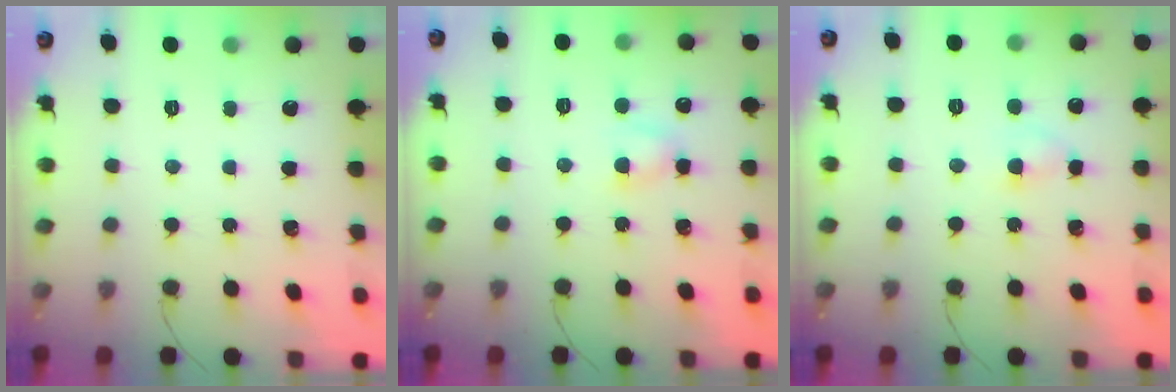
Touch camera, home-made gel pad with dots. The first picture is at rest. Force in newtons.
{"total": 3.8, "press": 3.6, "slide": 1.3}
{"total": 2.6, "press": 2.4, "slide": 1.1}